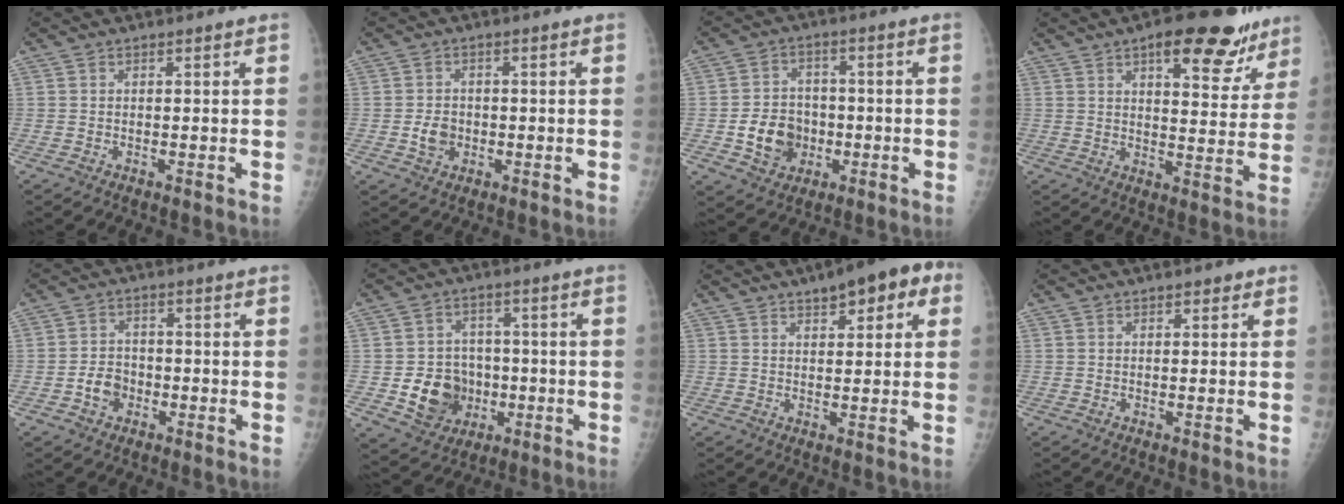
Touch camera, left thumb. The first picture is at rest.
{"total": 3.8, "force": [-1.1, 3.1, 1.9], "torque": [-0.022, 0.007, -0.019]}
{"total": 9.2, "force": [-2.4, 7.7, 4.4], "torque": [-0.043, 0.015, -0.039]}
{"total": 15.4, "force": [9.6, 6.4, 10.3], "torque": [-0.078, -0.037, 0.127]}
{"total": 4.7, "force": [-2.0, 3.7, 2.0], "torque": [-0.017, 0.020, -0.039]}
{"total": 11.2, "force": [-2.7, 9.5, 5.3], "torque": [-0.044, 0.013, -0.037]}
{"total": 10.1, "force": [4.9, 4.1, 7.8], "torque": [-0.070, 0.007, 0.059]}
{"total": 1.3, "force": [0.7, 0.7, 0.9], "torque": [-0.003, 0.001, 0.005]}